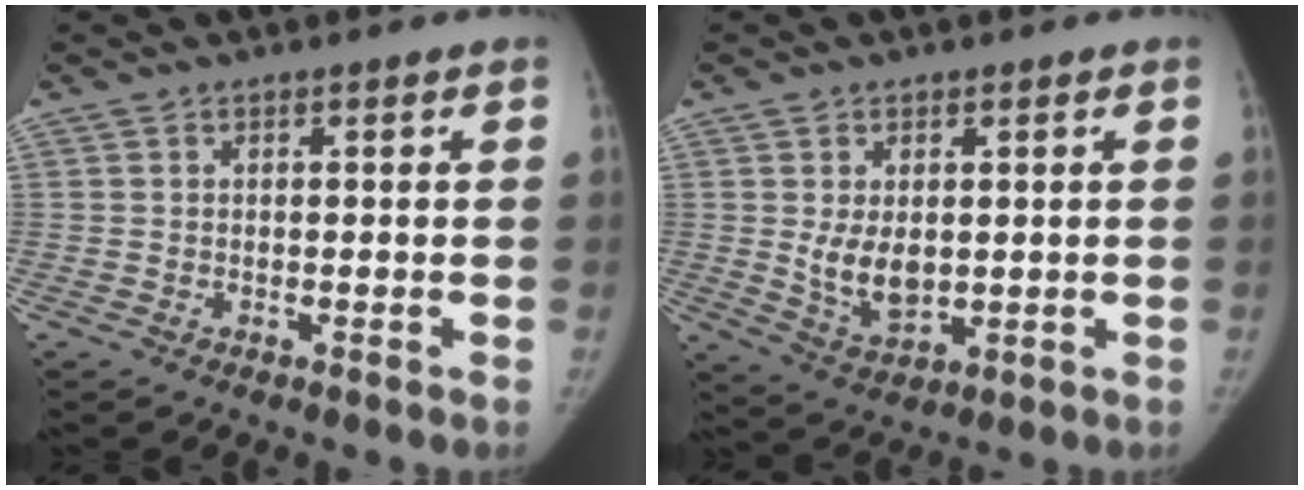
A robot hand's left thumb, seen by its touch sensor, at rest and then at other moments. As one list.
[{"total": 7.1, "force": [0.5, 4.4, 5.5], "torque": [-0.081, -0.017, 0.024]}]